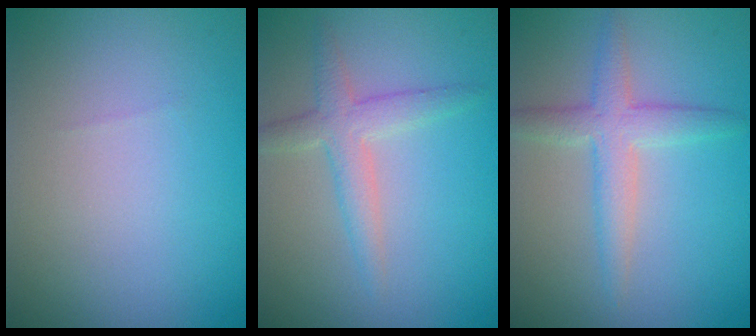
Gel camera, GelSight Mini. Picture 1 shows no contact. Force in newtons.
{"total": 2.9, "press": 2.9, "slide": 0.1}
{"total": 3.4, "press": 3.4, "slide": 0.2}